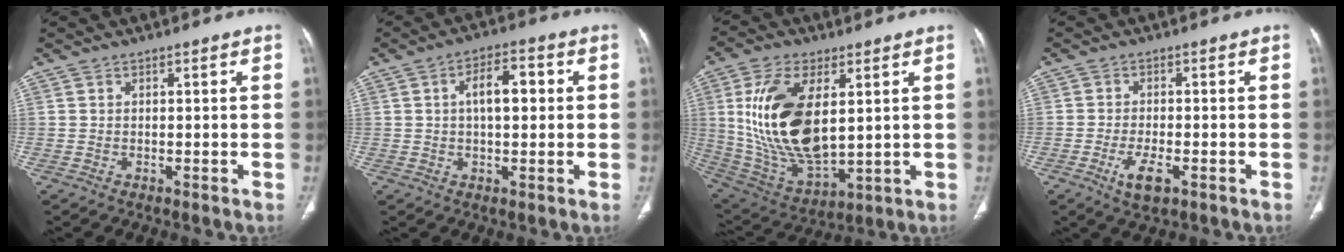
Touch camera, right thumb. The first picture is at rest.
{"total": 7.5, "force": [1.1, 3.6, 6.4], "torque": [-0.094, 0.014, 0.015]}
{"total": 21.0, "force": [4.0, 10.6, 17.6], "torque": [-0.340, -0.024, 0.089]}
{"total": 5.0, "force": [-2.2, 2.0, 4.0], "torque": [-0.077, 0.001, -0.034]}